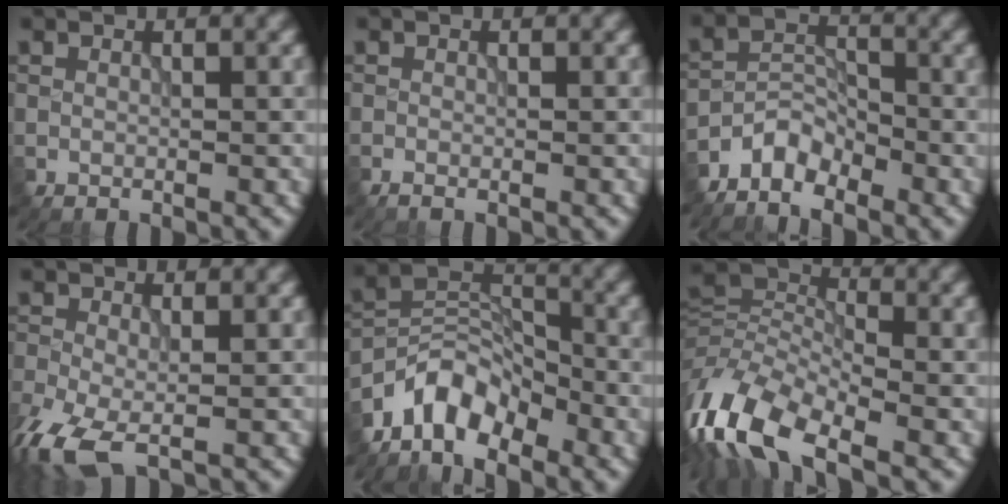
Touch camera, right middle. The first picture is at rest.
{"total": 0.6, "force": [-0.5, 0.1, 0.3], "torque": [-0.005, -0.002, -0.012]}
{"total": 3.1, "force": [-2.7, 1.3, 1.0], "torque": [-0.014, 0.008, -0.060]}
{"total": 6.8, "force": [-3.5, 2.8, 5.1], "torque": [-0.124, -0.023, -0.073]}
{"total": 5.8, "force": [-4.5, 2.7, 2.4], "torque": [-0.034, 0.005, -0.095]}
{"total": 11.7, "force": [-5.6, 5.6, 8.6], "torque": [-0.179, 0.000, -0.131]}